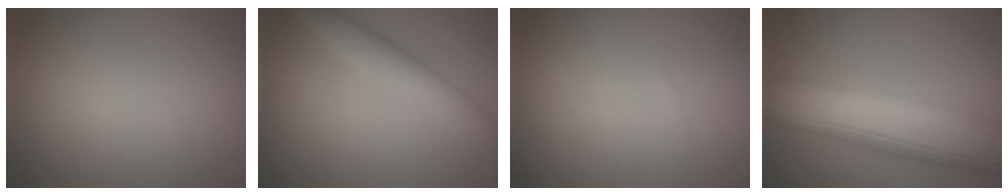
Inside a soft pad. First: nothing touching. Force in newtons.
{"total": 3.8, "press": 3.8, "slide": 0.2}
{"total": 0.0}
{"total": 11.7, "press": 11.7, "slide": 0.5}